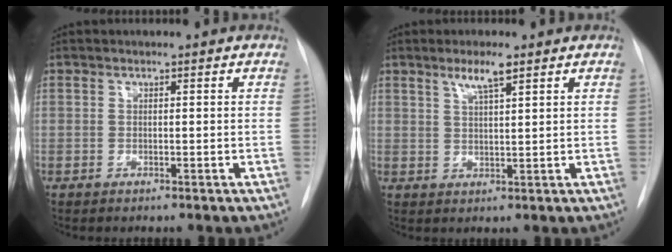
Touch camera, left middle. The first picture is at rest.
{"total": 3.7, "force": [2.4, 0.1, 2.8], "torque": [-0.055, 0.000, 0.045]}